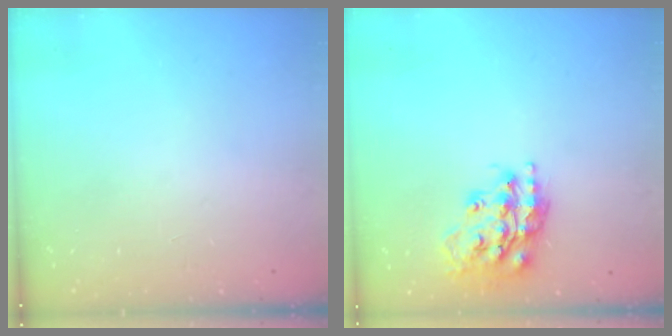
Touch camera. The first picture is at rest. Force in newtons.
{"total": 18.1, "press": 18.0, "slide": 1.4}